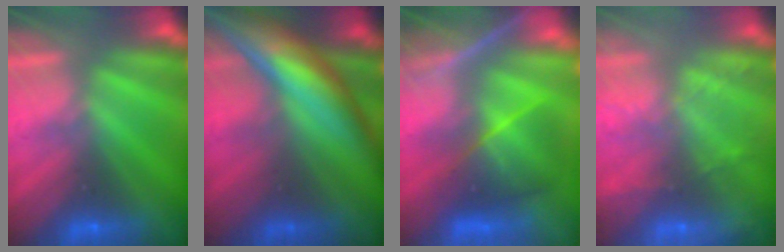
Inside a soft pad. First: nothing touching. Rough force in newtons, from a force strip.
{"total": 8.1}
{"total": 7.4}
{"total": 9.6}